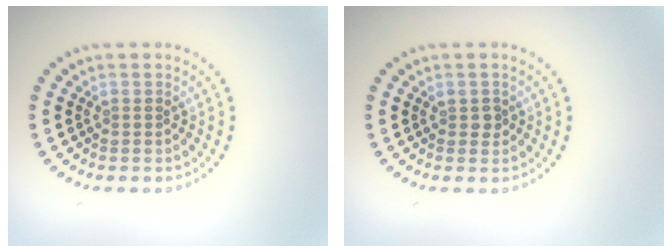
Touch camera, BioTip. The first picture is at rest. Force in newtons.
{"total": 0.9, "press": 0.9, "slide": 0.2}